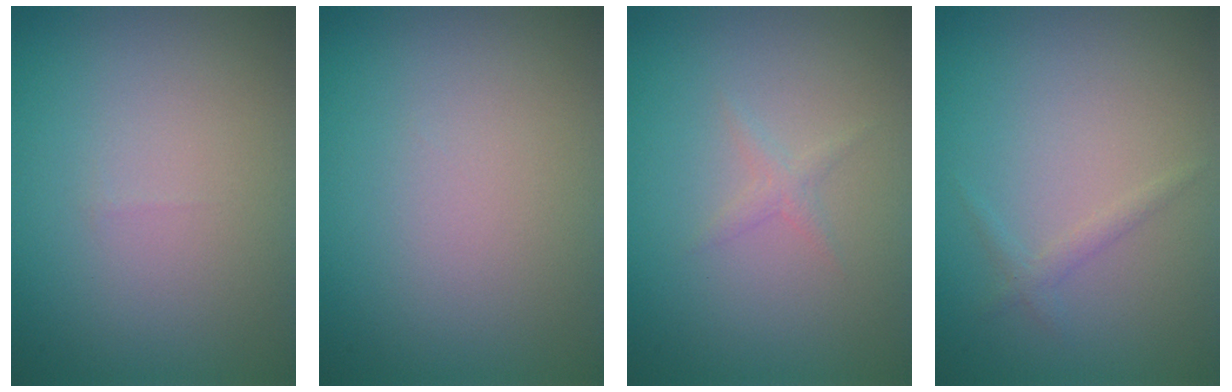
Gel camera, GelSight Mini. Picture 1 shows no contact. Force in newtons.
{"total": 0.0}
{"total": 0.9, "press": 0.8, "slide": 0.1}
{"total": 0.9, "press": 0.9, "slide": 0.1}